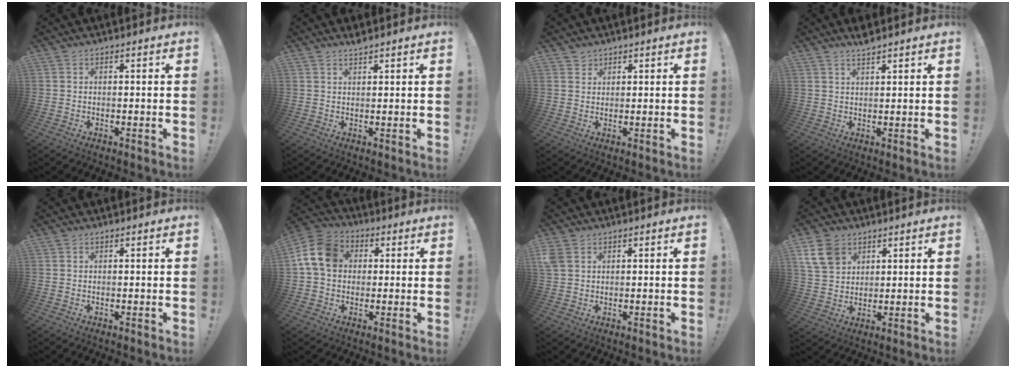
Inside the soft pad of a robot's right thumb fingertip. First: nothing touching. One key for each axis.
{"total": 1.7, "fx": 1.6, "fy": 0.1, "fz": 0.5, "tx": -0.011, "ty": -0.008, "tz": 0.029}
{"total": 2.1, "fx": 1.6, "fy": 1.4, "fz": -0.1, "tx": 0.003, "ty": -0.010, "tz": 0.028}
{"total": 2.9, "fx": 2.6, "fy": 0.5, "fz": 1.2, "tx": -0.020, "ty": -0.016, "tz": 0.046}
{"total": 0.0}
{"total": 12.6, "fx": 2.3, "fy": 9.6, "fz": 7.8, "tx": -0.141, "ty": 0.013, "tz": 0.051}
{"total": 3.6, "fx": 1.7, "fy": 2.5, "fz": 2.0, "tx": -0.048, "ty": 0.006, "tz": 0.038}
{"total": 9.9, "fx": 5.3, "fy": 7.0, "fz": 4.6, "tx": -0.083, "ty": -0.018, "tz": 0.106}